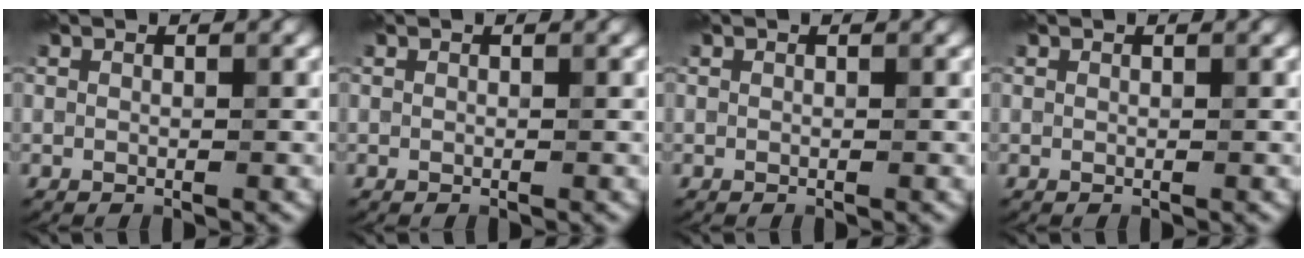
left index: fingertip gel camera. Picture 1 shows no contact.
{"total": 0.0}
{"total": 0.0}
{"total": 0.0}